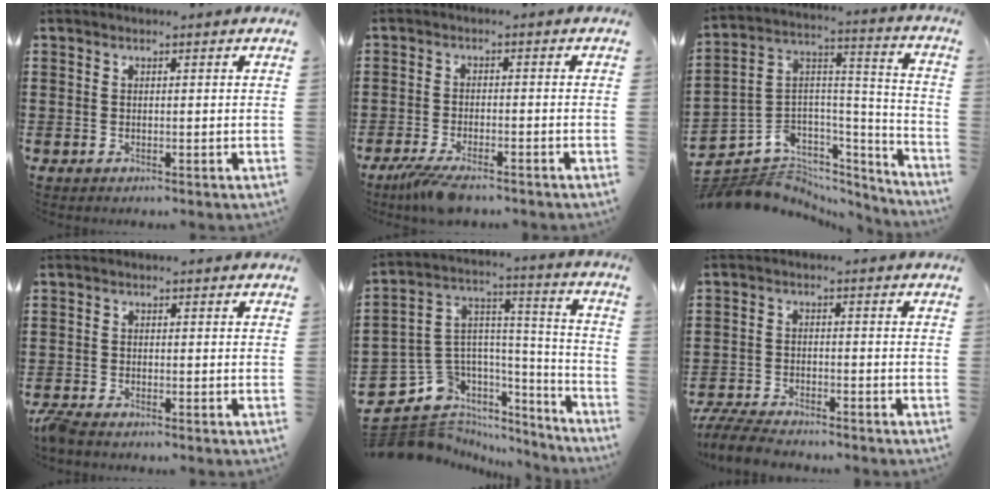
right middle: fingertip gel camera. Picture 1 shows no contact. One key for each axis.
{"total": 4.4, "fx": -3.5, "fy": 0.7, "fz": 2.5, "tx": -0.067, "ty": -0.011, "tz": -0.073}
{"total": 6.5, "fx": -5.1, "fy": 3.9, "fz": 0.3, "tx": -0.025, "ty": -0.011, "tz": -0.101}
{"total": 2.2, "fx": -2.1, "fy": 0.3, "fz": 0.8, "tx": -0.029, "ty": -0.002, "tz": -0.046}
{"total": 9.9, "fx": -6.8, "fy": 7.0, "fz": 1.6, "tx": -0.074, "ty": -0.004, "tz": -0.128}
{"total": 5.6, "fx": -5.4, "fy": 0.8, "fz": 1.4, "tx": -0.037, "ty": 0.002, "tz": -0.109}